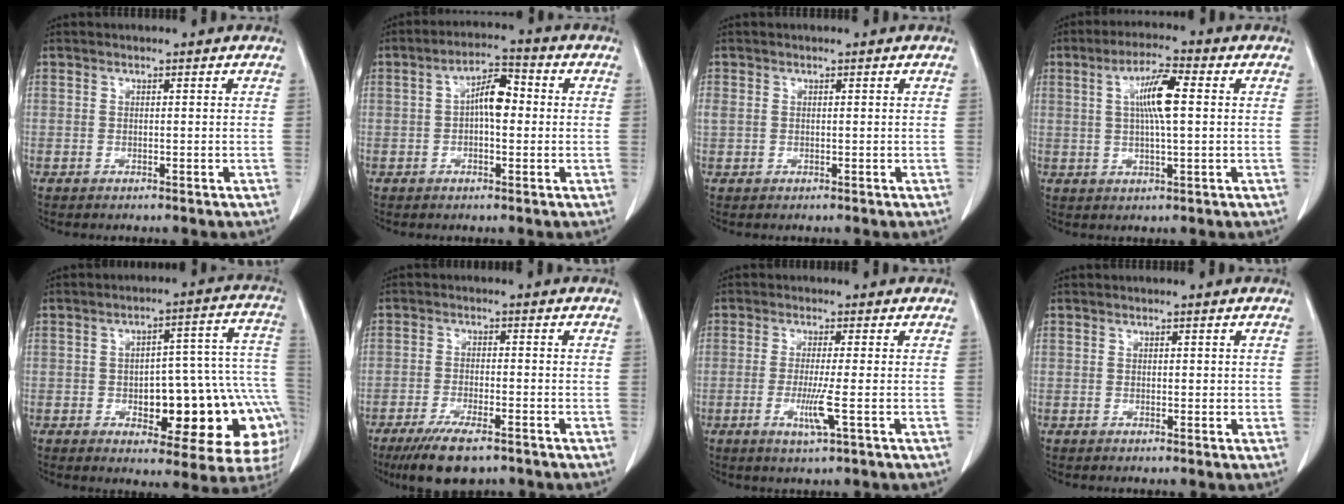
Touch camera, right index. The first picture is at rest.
{"total": 5.8, "force": [0.2, 2.3, 5.3], "torque": [-0.092, 0.022, -0.001]}
{"total": 0.8, "force": [0.2, 0.7, 0.5], "torque": [-0.020, 0.016, 0.010]}
{"total": 7.2, "force": [1.4, 0.8, 7.1], "torque": [-0.130, 0.008, 0.023]}
{"total": 20.1, "force": [-4.7, 6.8, 18.3], "torque": [-0.145, 0.044, -0.042]}
{"total": 8.1, "force": [-5.8, 1.9, 5.3], "torque": [-0.092, -0.015, -0.093]}
{"total": 4.4, "force": [-1.3, -0.7, 4.2], "torque": [-0.086, -0.015, -0.025]}
{"total": 0.9, "force": [0.2, 0.6, 0.6], "torque": [-0.003, 0.001, 0.003]}